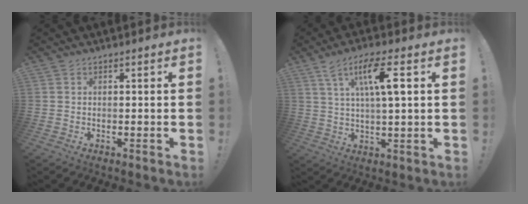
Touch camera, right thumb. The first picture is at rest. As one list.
[{"total": 10.7, "force": [3.8, 2.2, 9.8], "torque": [-0.169, 0.004, 0.060]}]